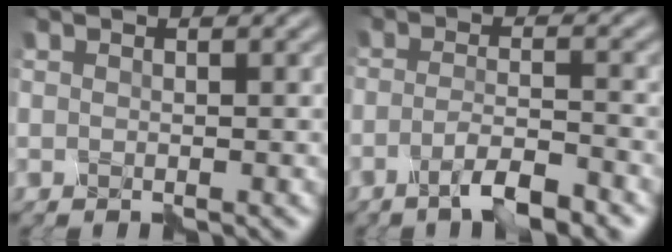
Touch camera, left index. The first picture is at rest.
{"total": 4.0, "force": [-2.5, 0.8, 3.1], "torque": [-0.055, 0.002, -0.051]}